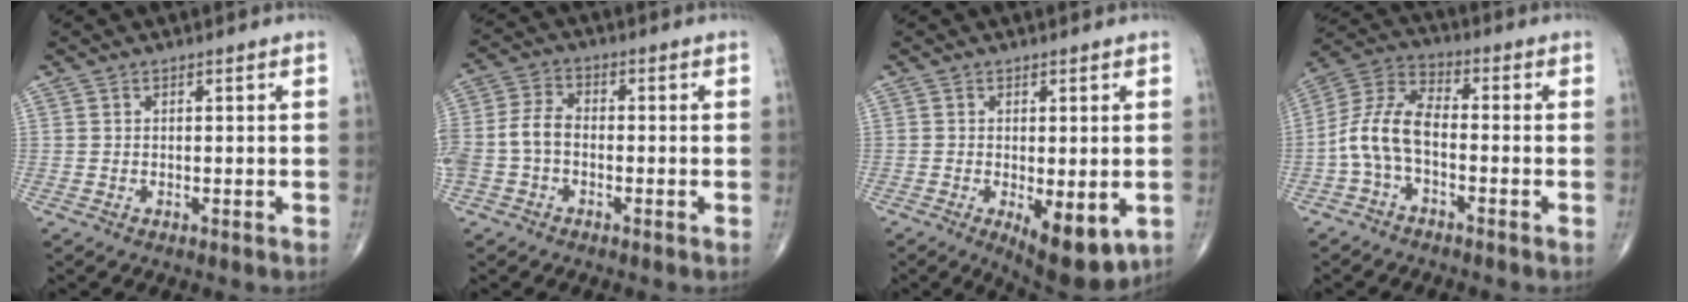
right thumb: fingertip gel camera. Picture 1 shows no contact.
{"total": 7.6, "force": [-1.6, 5.1, 5.4], "torque": [-0.118, 0.024, -0.039]}
{"total": 9.3, "force": [-2.7, 3.8, 8.1], "torque": [-0.106, -0.020, -0.030]}
{"total": 9.5, "force": [-2.5, 5.0, 7.7], "torque": [-0.157, 0.038, -0.061]}